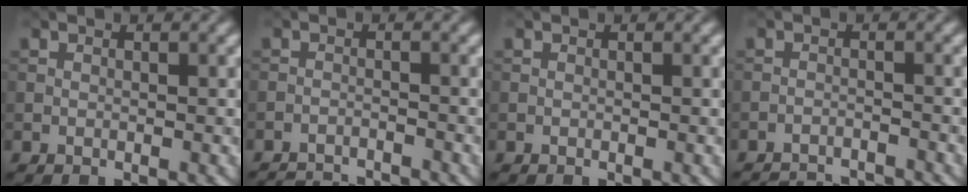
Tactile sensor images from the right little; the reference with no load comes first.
{"total": 5.0, "force": [-4.8, 0.6, 0.9], "torque": [-0.018, -0.010, -0.077]}
{"total": 0.0}
{"total": 5.7, "force": [-5.6, 0.8, 0.9], "torque": [-0.013, -0.007, -0.083]}